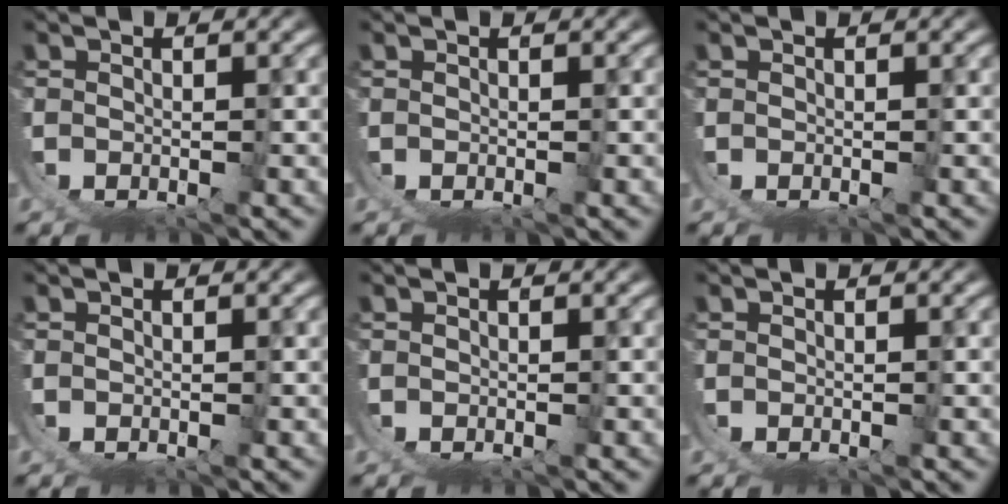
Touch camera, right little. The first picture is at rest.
{"total": 0.0}
{"total": 0.0}
{"total": 0.0}
{"total": 0.0}
{"total": 0.0}